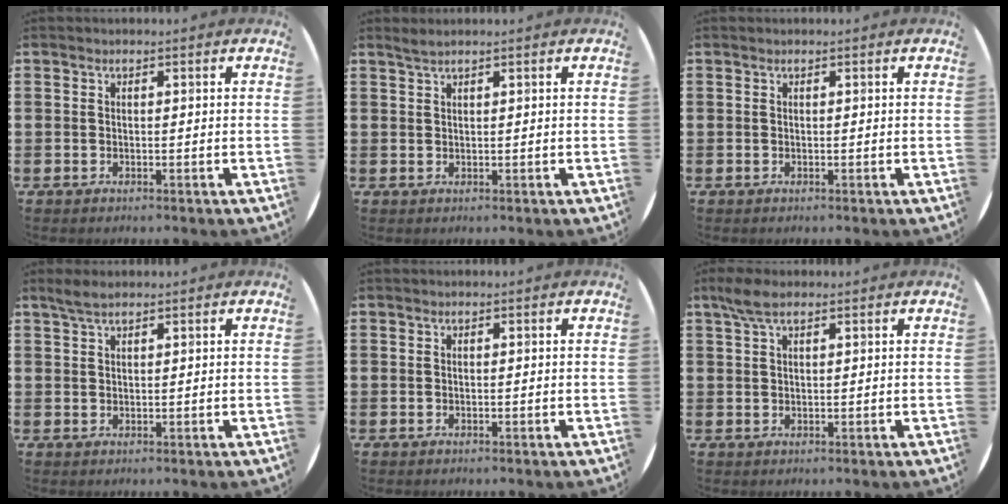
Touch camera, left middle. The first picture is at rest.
{"total": 1.0, "force": [0.9, -0.1, 0.5], "torque": [-0.008, 0.002, 0.017]}
{"total": 0.0}
{"total": 1.8, "force": [1.5, 0.3, 1.0], "torque": [-0.020, 0.005, 0.027]}
{"total": 0.0}
{"total": 3.0, "force": [2.0, 1.0, 2.0], "torque": [-0.043, 0.005, 0.036]}